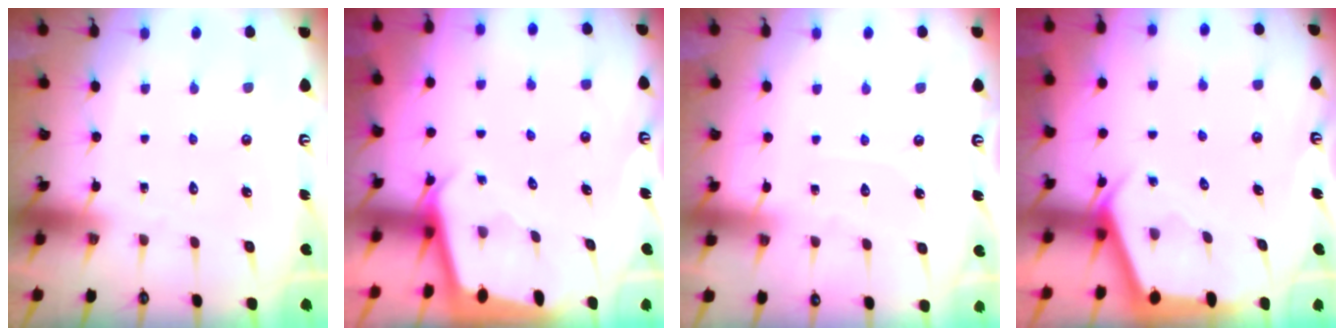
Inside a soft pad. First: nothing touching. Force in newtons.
{"total": 2.0, "press": 2.0, "slide": 0.1}
{"total": 2.4, "press": 2.4, "slide": 0.3}
{"total": 2.9, "press": 2.9, "slide": 0.3}